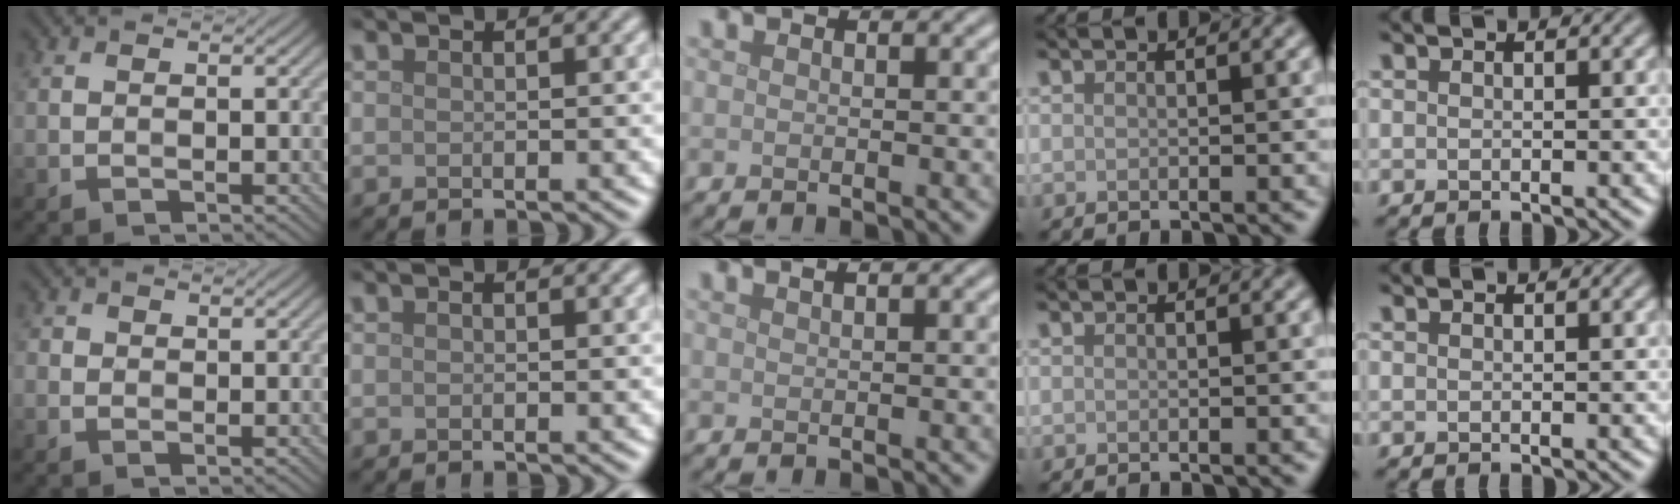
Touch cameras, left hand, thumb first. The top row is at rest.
{"thumb": {"total": 1.3, "force": [0.1, 1.2, 0.6], "torque": [-0.016, 0.000, 0.001]}, "index": {"total": 0.6, "force": [0.1, 0.3, 0.4], "torque": [-0.007, -0.001, 0.000]}, "middle": {"total": 0.7, "force": [0.5, 0.2, 0.4], "torque": [-0.005, 0.002, 0.007]}}